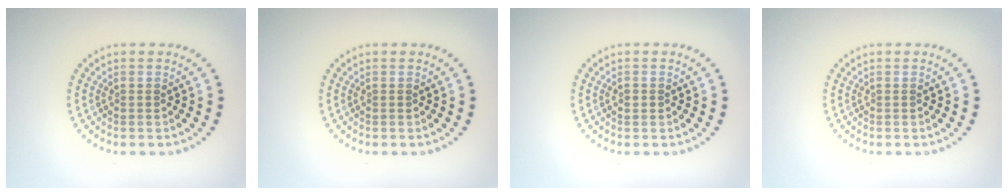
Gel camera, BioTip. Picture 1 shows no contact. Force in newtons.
{"total": 0.0}
{"total": 0.8, "press": 0.8, "slide": 0.1}
{"total": 0.0}